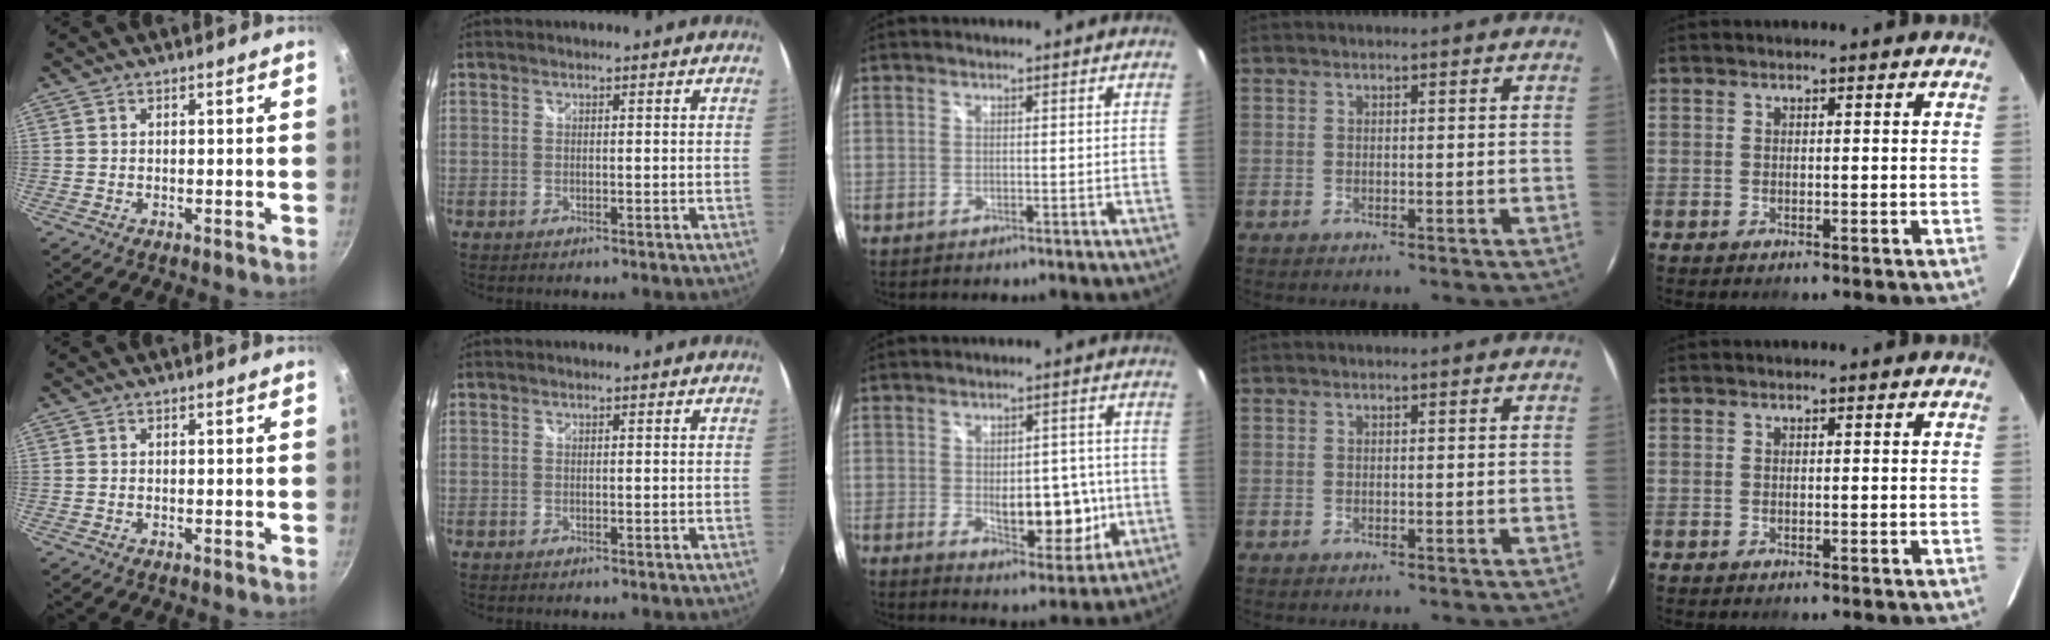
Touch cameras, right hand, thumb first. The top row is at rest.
{"middle": {"total": 10.0, "force": [-1.5, 5.5, 8.2], "torque": [-0.128, -0.012, -0.007]}}